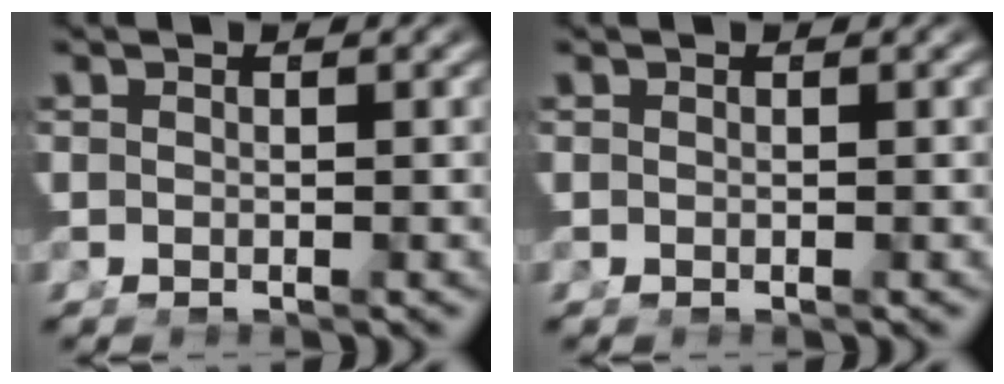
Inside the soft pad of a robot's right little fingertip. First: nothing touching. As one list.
[{"total": 0.0}]